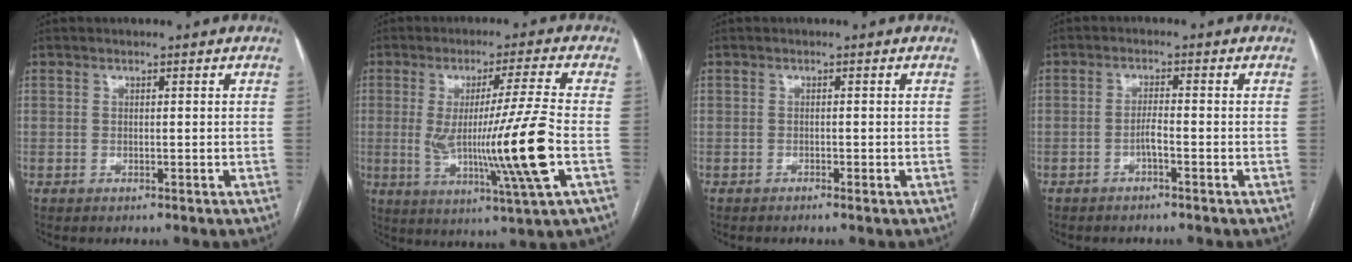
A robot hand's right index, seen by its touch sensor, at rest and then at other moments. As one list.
[{"total": 14.3, "force": [-1.7, -1.9, 14.1], "torque": [-0.256, -0.025, -0.028]}, {"total": 0.5, "force": [-0.4, -0.1, 0.3], "torque": [-0.008, 0.000, -0.008]}, {"total": 2.0, "force": [-1.1, 0.1, 1.7], "torque": [-0.028, 0.002, -0.022]}]